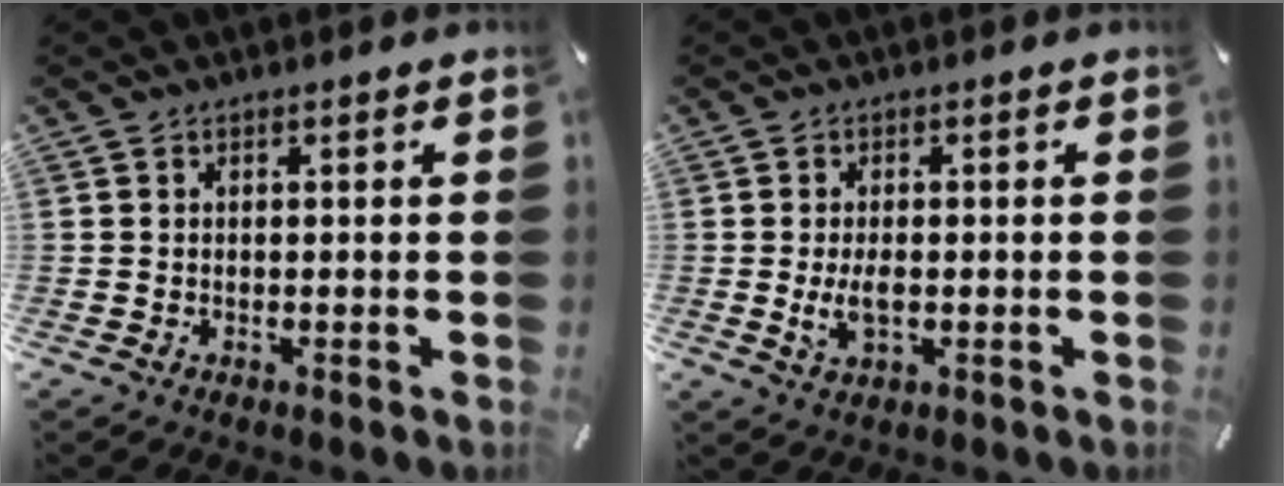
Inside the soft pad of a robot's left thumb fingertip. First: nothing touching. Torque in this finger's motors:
{"motor_torque": [0.61, 1.19, 0.33, -0.04, 0.07]}